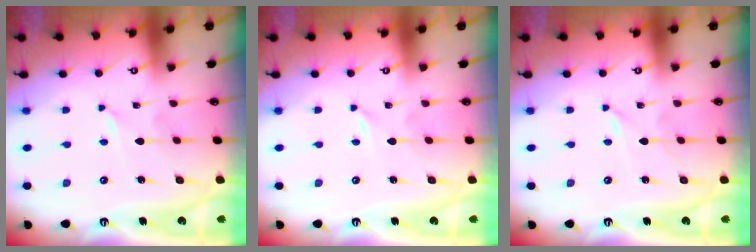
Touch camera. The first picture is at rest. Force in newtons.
{"total": 0.0}
{"total": 0.0}